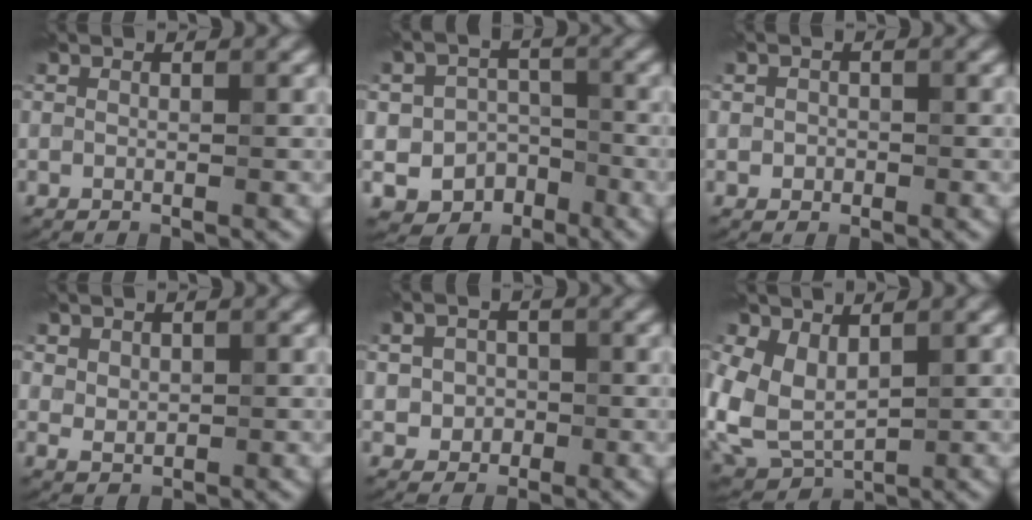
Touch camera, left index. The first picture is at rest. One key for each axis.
{"total": 6.0, "fx": -2.8, "fy": 5.0, "fz": 1.9, "tx": -0.001, "ty": -0.004, "tz": -0.052}
{"total": 1.1, "fx": -0.1, "fy": 1.1, "fz": 0.3, "tx": -0.001, "ty": -0.003, "tz": -0.005}
{"total": 1.6, "fx": 0.8, "fy": 1.2, "fz": 0.6, "tx": -0.012, "ty": -0.003, "tz": 0.020}
{"total": 3.4, "fx": -0.1, "fy": 3.1, "fz": 1.4, "tx": -0.007, "ty": 0.004, "tz": -0.014}
{"total": 6.2, "fx": 1.3, "fy": 4.4, "fz": 4.1, "tx": -0.101, "ty": -0.014, "tz": 0.029}